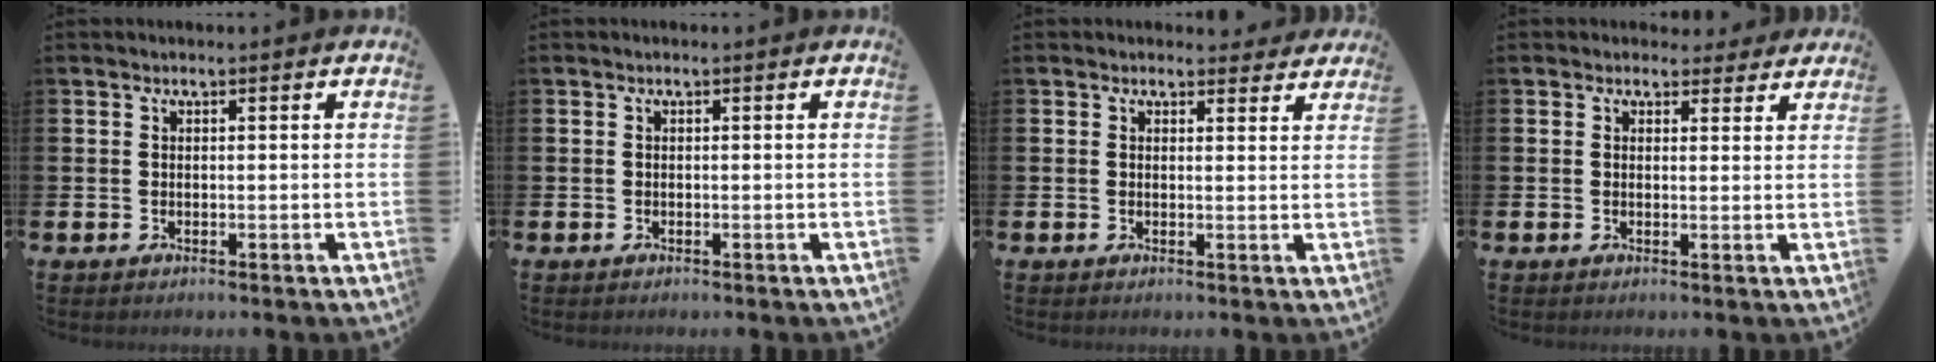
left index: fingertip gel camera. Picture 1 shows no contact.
{"total": 0.0}
{"total": 2.0, "force": [1.9, 0.7, 0.1], "torque": [0.004, -0.007, 0.032]}
{"total": 2.4, "force": [2.1, 1.1, 0.1], "torque": [0.009, -0.009, 0.034]}